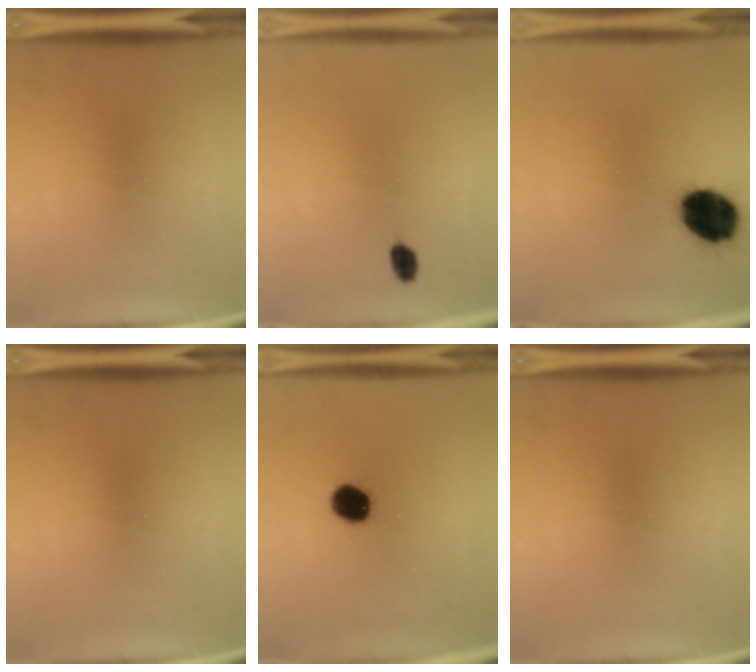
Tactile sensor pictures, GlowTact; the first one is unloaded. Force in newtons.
{"total": 2.1}
{"total": 14.2}
{"total": 0.0}
{"total": 7.8}
{"total": 0.0}